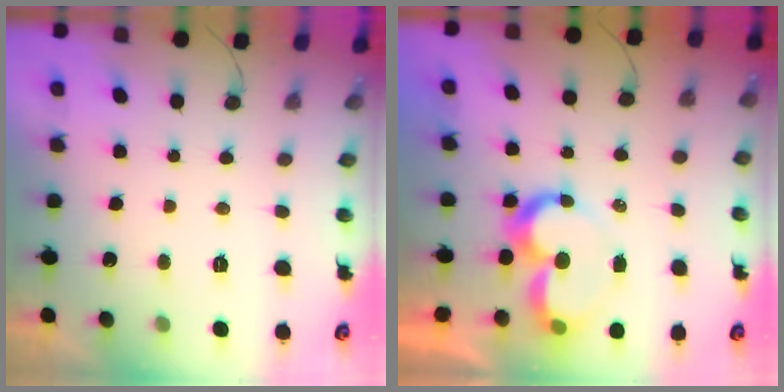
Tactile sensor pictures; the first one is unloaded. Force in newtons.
{"total": 9.3, "press": 9.2, "slide": 0.8}